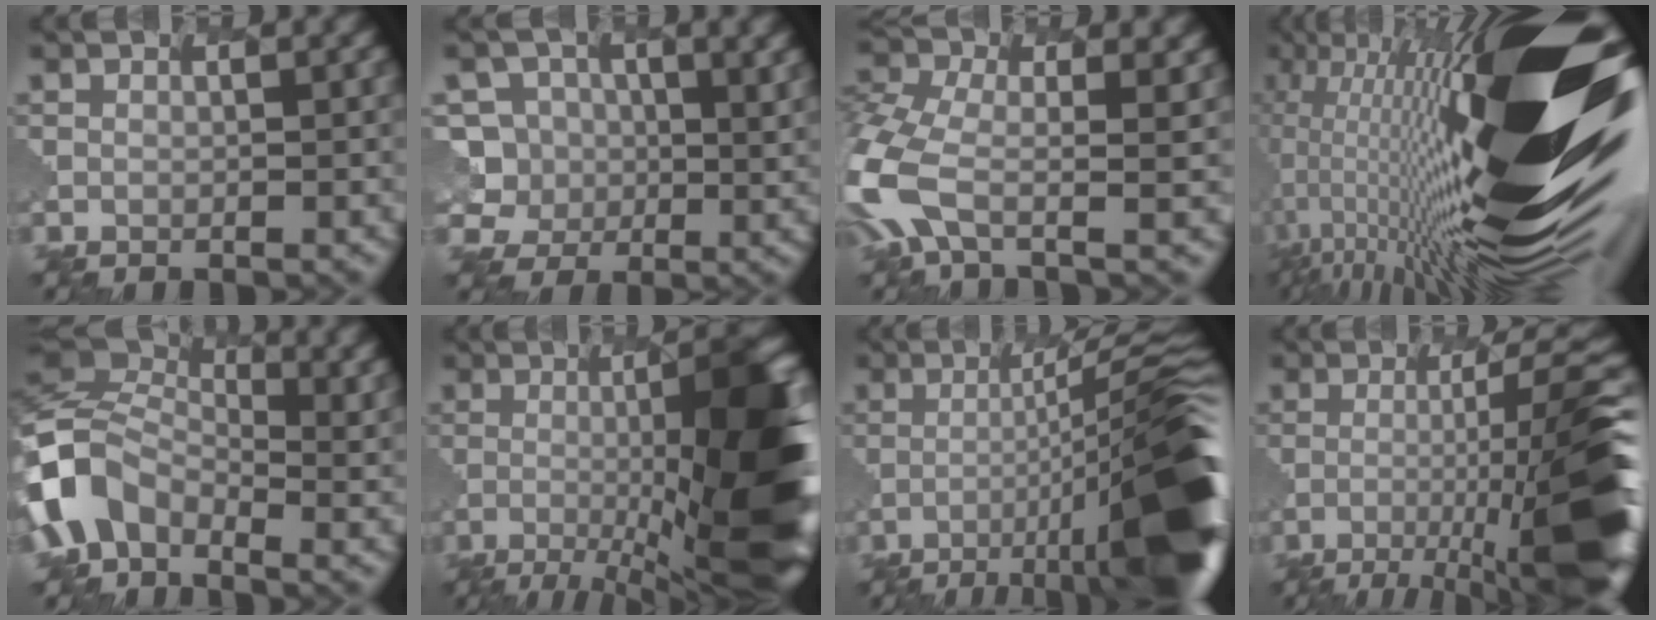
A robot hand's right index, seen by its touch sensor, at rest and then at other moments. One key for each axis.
{"total": 3.4, "fx": 1.0, "fy": 3.1, "fz": -0.9, "tx": -0.001, "ty": 0.010, "tz": -0.011}
{"total": 4.6, "fx": -1.9, "fy": 2.1, "fz": 3.7, "tx": -0.134, "ty": -0.007, "tz": -0.069}
{"total": 20.1, "fx": 2.5, "fy": 4.6, "fz": 19.4, "tx": -0.366, "ty": 0.042, "tz": 0.009}
{"total": 5.1, "fx": -2.1, "fy": 3.9, "fz": 2.4, "tx": -0.074, "ty": 0.019, "tz": -0.087}
{"total": 12.7, "fx": -2.1, "fy": 2.0, "fz": 12.3, "tx": -0.159, "ty": 0.018, "tz": -0.049}
{"total": 11.8, "fx": -4.9, "fy": 1.0, "fz": 10.7, "tx": -0.142, "ty": 0.028, "tz": -0.093}
{"total": 9.9, "fx": -3.6, "fy": 1.2, "fz": 9.1, "tx": -0.131, "ty": 0.021, "tz": -0.072}